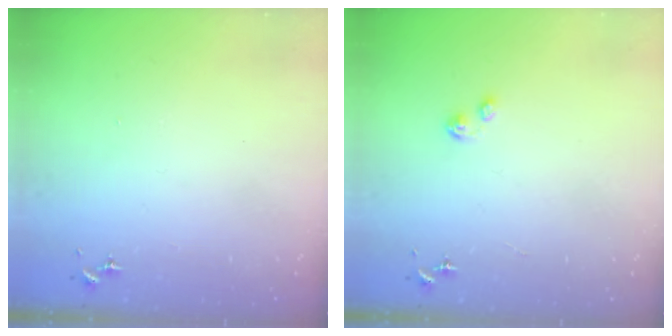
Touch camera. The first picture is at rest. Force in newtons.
{"total": 2.2, "press": 2.2, "slide": 0.3}